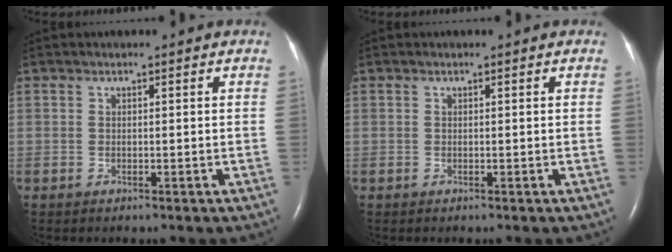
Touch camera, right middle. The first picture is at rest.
{"total": 0.0}